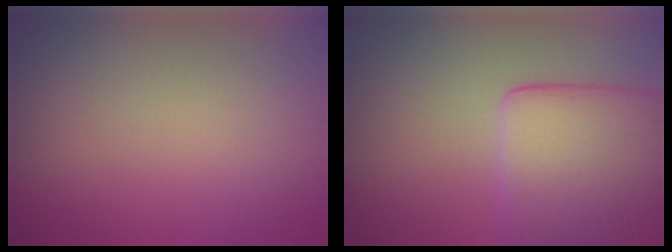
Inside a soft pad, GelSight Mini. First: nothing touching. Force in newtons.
{"total": 8.0, "press": 7.9, "slide": 0.6}